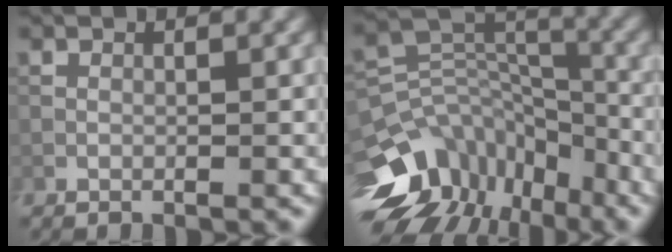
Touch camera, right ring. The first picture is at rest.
{"total": 11.1, "force": [-6.4, 7.2, 5.5], "torque": [-0.101, 0.033, -0.109]}